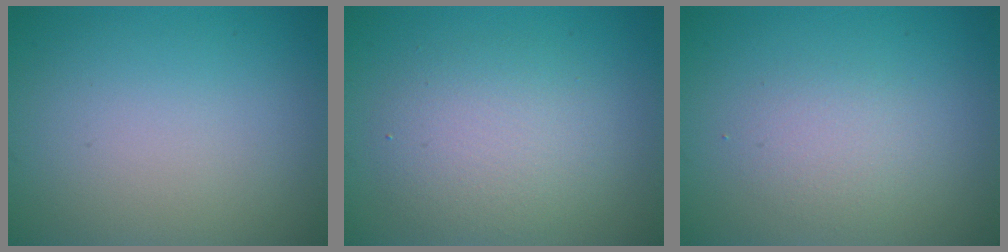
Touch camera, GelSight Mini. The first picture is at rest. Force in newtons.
{"total": 4.0, "press": 4.0, "slide": 0.1}
{"total": 1.9, "press": 1.9, "slide": 0.1}